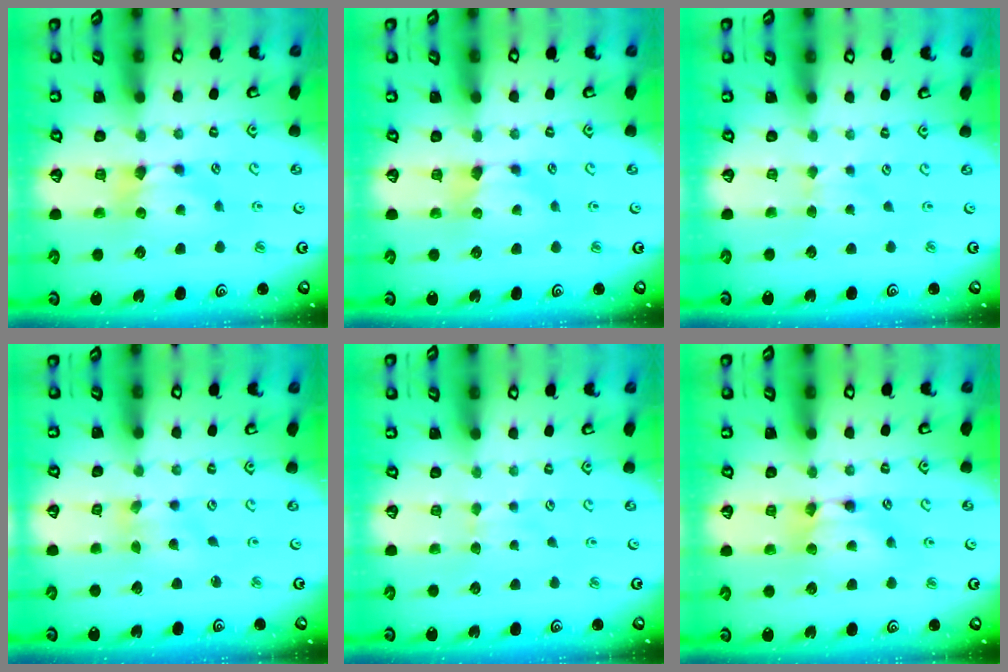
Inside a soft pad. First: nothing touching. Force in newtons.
{"total": 0.0}
{"total": 3.0, "press": 3.0, "slide": 0.5}
{"total": 1.5, "press": 1.1, "slide": 1.0}
{"total": 2.8, "press": 2.8, "slide": 0.3}
{"total": 1.7, "press": 1.7, "slide": 0.2}